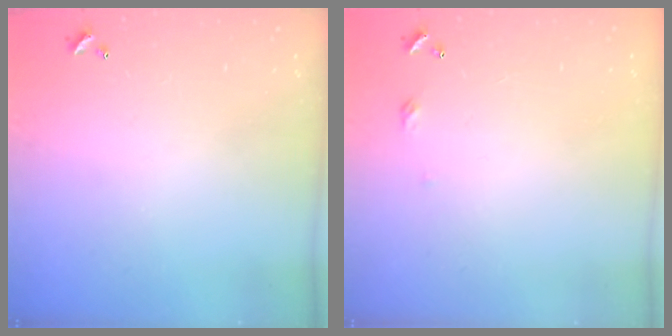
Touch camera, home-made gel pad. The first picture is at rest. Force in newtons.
{"total": 2.7, "press": 2.6, "slide": 0.4}